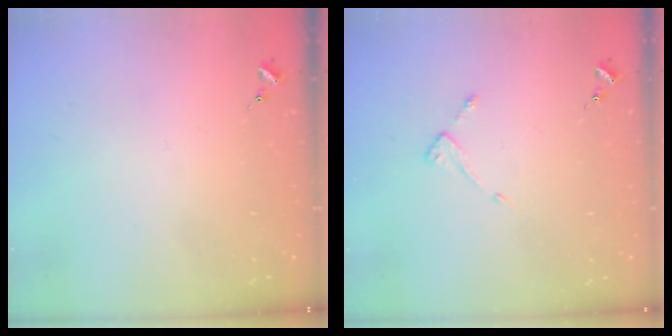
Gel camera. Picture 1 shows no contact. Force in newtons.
{"total": 2.6, "press": 2.6, "slide": 0.3}